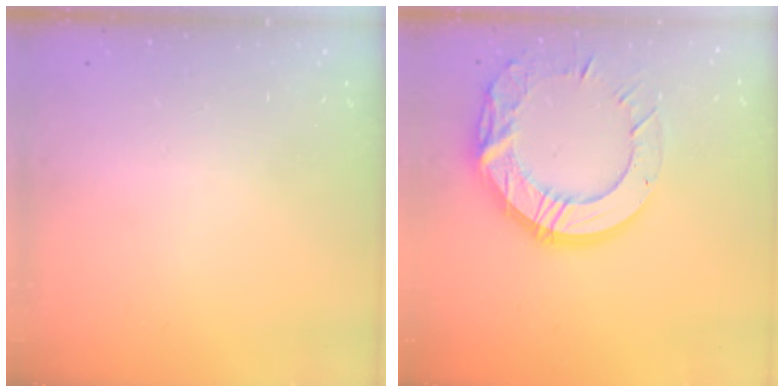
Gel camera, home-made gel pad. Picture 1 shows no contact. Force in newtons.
{"total": 18.4, "press": 18.3, "slide": 1.1}